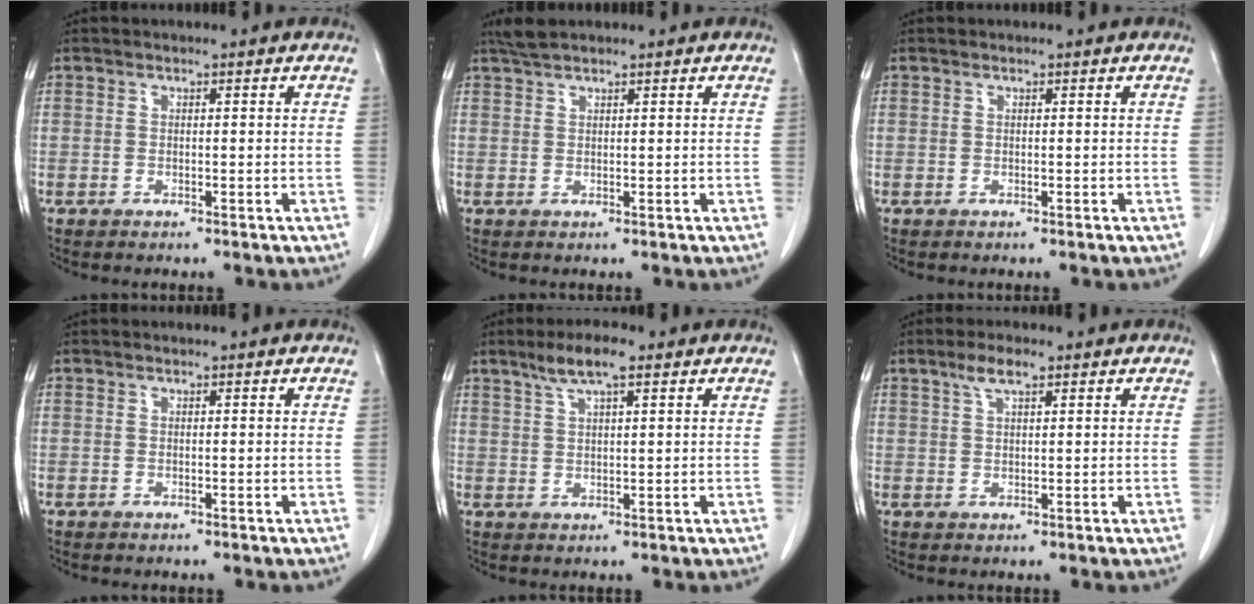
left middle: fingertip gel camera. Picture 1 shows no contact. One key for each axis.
{"total": 2.3, "fx": 2.1, "fy": 0.2, "fz": 1.0, "tx": -0.025, "ty": 0.012, "tz": 0.043}
{"total": 0.0}
{"total": 0.0}
{"total": 5.3, "fx": 3.5, "fy": 0.7, "fz": 4.0, "tx": -0.080, "ty": 0.009, "tz": 0.063}
{"total": 3.3, "fx": 2.1, "fy": 0.8, "fz": 2.4, "tx": -0.053, "ty": 0.007, "tz": 0.042}